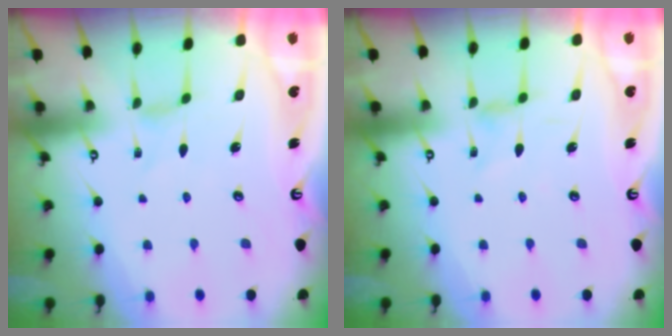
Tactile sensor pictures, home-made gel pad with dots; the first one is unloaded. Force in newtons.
{"total": 0.9, "press": 0.9, "slide": 0.3}